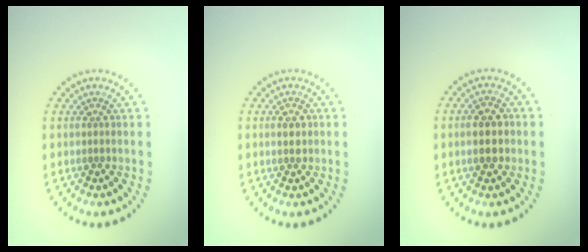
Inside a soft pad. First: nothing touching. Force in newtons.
{"total": 1.8, "press": 1.7, "slide": 0.2}
{"total": 3.0, "press": 3.0, "slide": 0.3}